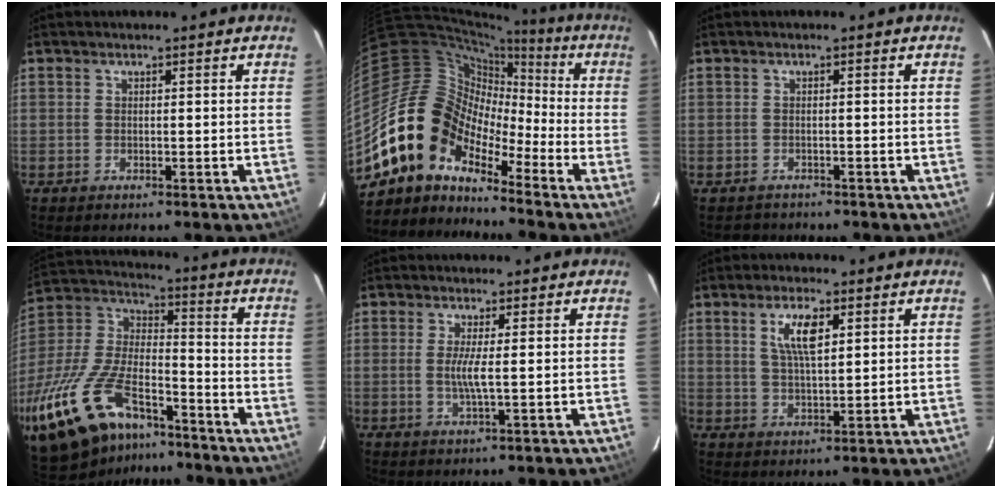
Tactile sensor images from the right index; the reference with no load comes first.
{"total": 13.3, "force": [-10.0, 7.6, 4.4], "torque": [-0.079, 0.026, -0.205]}
{"total": 2.5, "force": [-2.2, 1.3, 0.1], "torque": [-0.003, 0.001, -0.027]}
{"total": 33.1, "force": [-21.6, 14.9, 20.2], "torque": [-0.447, -0.032, -0.356]}
{"total": 3.3, "force": [0.1, -0.2, 3.3], "torque": [-0.064, -0.008, -0.001]}
{"total": 6.6, "force": [2.7, 2.2, 5.5], "torque": [-0.101, 0.003, 0.054]}